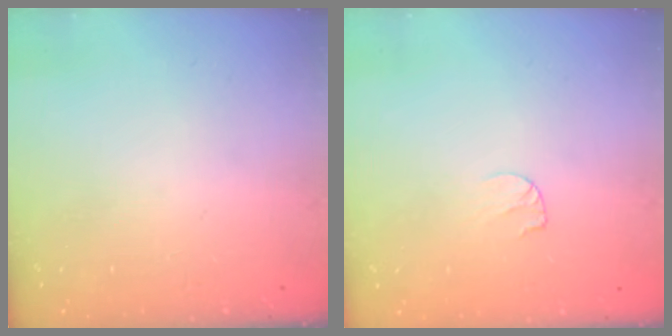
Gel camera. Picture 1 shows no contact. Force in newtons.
{"total": 3.9, "press": 3.9, "slide": 0.4}